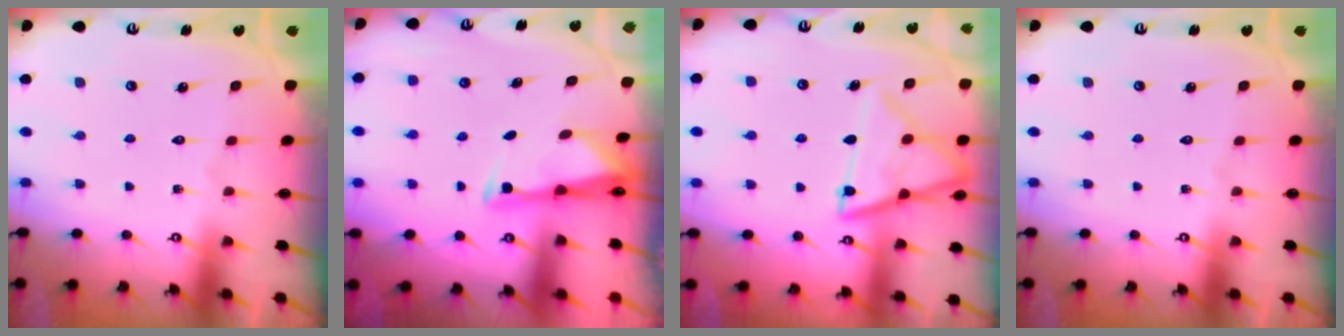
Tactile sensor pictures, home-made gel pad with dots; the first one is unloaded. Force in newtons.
{"total": 2.6, "press": 2.6, "slide": 0.4}
{"total": 14.2, "press": 14.1, "slide": 1.4}
{"total": 0.0}